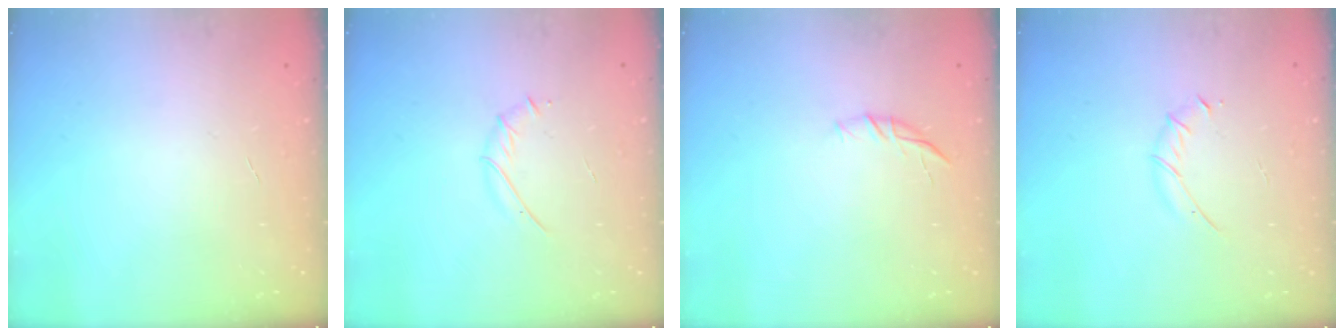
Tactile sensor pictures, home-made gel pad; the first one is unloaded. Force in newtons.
{"total": 3.8, "press": 3.7, "slide": 1.1}
{"total": 6.8, "press": 6.6, "slide": 1.6}
{"total": 4.6, "press": 4.4, "slide": 1.2}